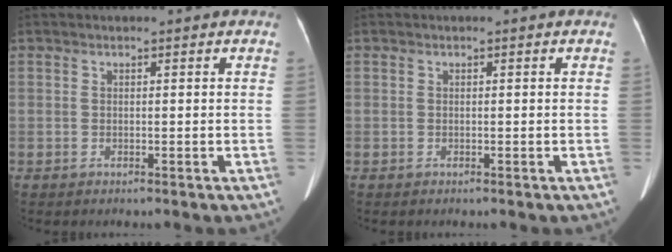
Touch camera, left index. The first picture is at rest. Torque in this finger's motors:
{"motor_torque": [-0.10, -0.14, 0.06, 0.02]}